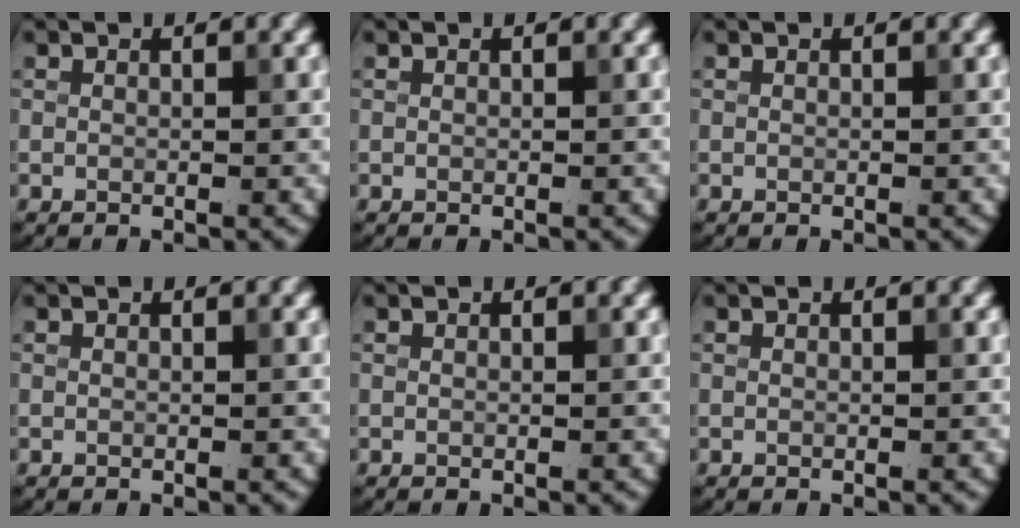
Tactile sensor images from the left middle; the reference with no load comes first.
{"total": 0.0}
{"total": 0.0}
{"total": 0.0}
{"total": 0.0}
{"total": 0.0}